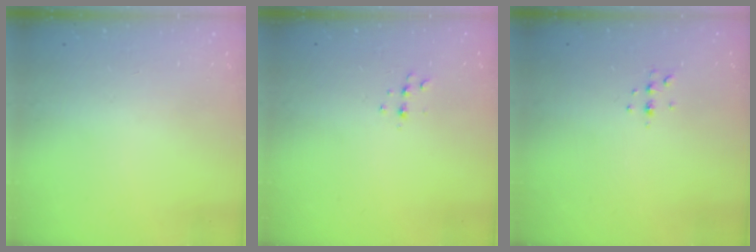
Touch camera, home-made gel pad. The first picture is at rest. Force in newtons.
{"total": 4.3, "press": 4.2, "slide": 0.8}
{"total": 3.7, "press": 3.6, "slide": 0.7}